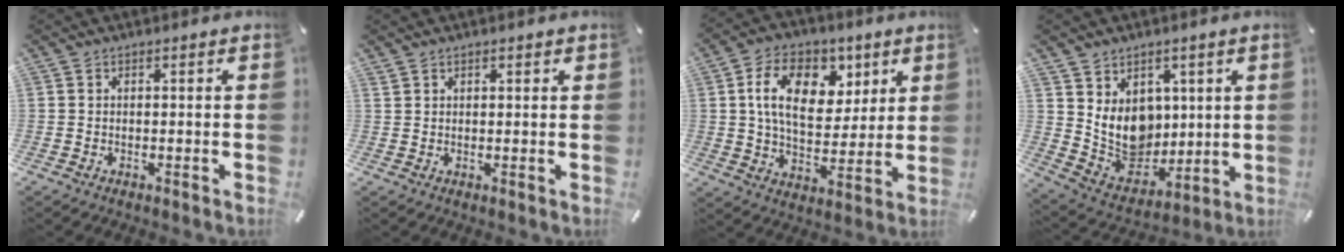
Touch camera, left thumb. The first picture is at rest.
{"total": 1.1, "force": [0.9, 0.7, 0.3], "torque": [-0.005, -0.001, 0.017]}
{"total": 15.5, "force": [5.6, 10.6, 9.8], "torque": [-0.156, -0.001, 0.102]}
{"total": 12.2, "force": [3.6, 10.3, 5.5], "torque": [-0.105, -0.035, 0.079]}